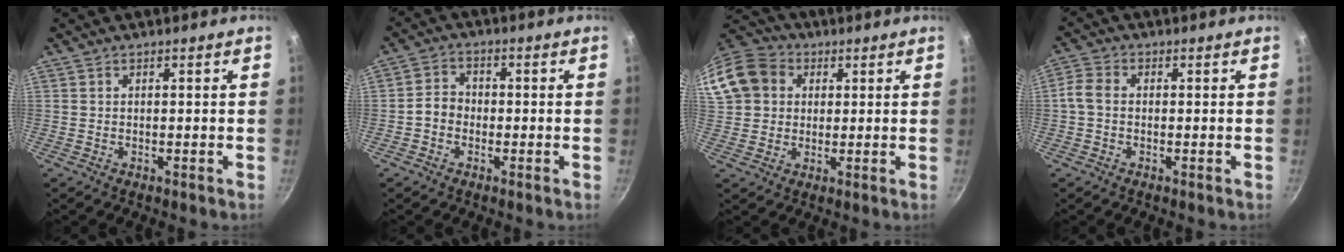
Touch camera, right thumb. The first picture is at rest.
{"total": 3.7, "force": [-1.2, 3.1, 1.7], "torque": [-0.015, 0.022, -0.032]}
{"total": 16.6, "force": [4.4, 14.0, 7.7], "torque": [-0.163, 0.038, 0.071]}
{"total": 3.1, "force": [-0.7, 2.2, 2.1], "torque": [-0.051, 0.013, -0.025]}